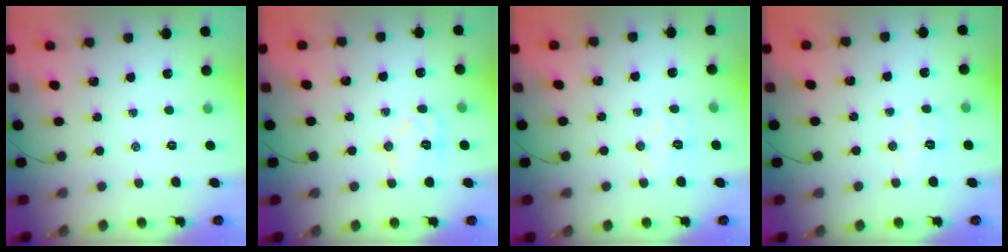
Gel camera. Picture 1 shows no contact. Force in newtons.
{"total": 8.1, "press": 8.1, "slide": 0.5}
{"total": 5.9, "press": 5.8, "slide": 1.2}
{"total": 5.1, "press": 5.0, "slide": 0.8}